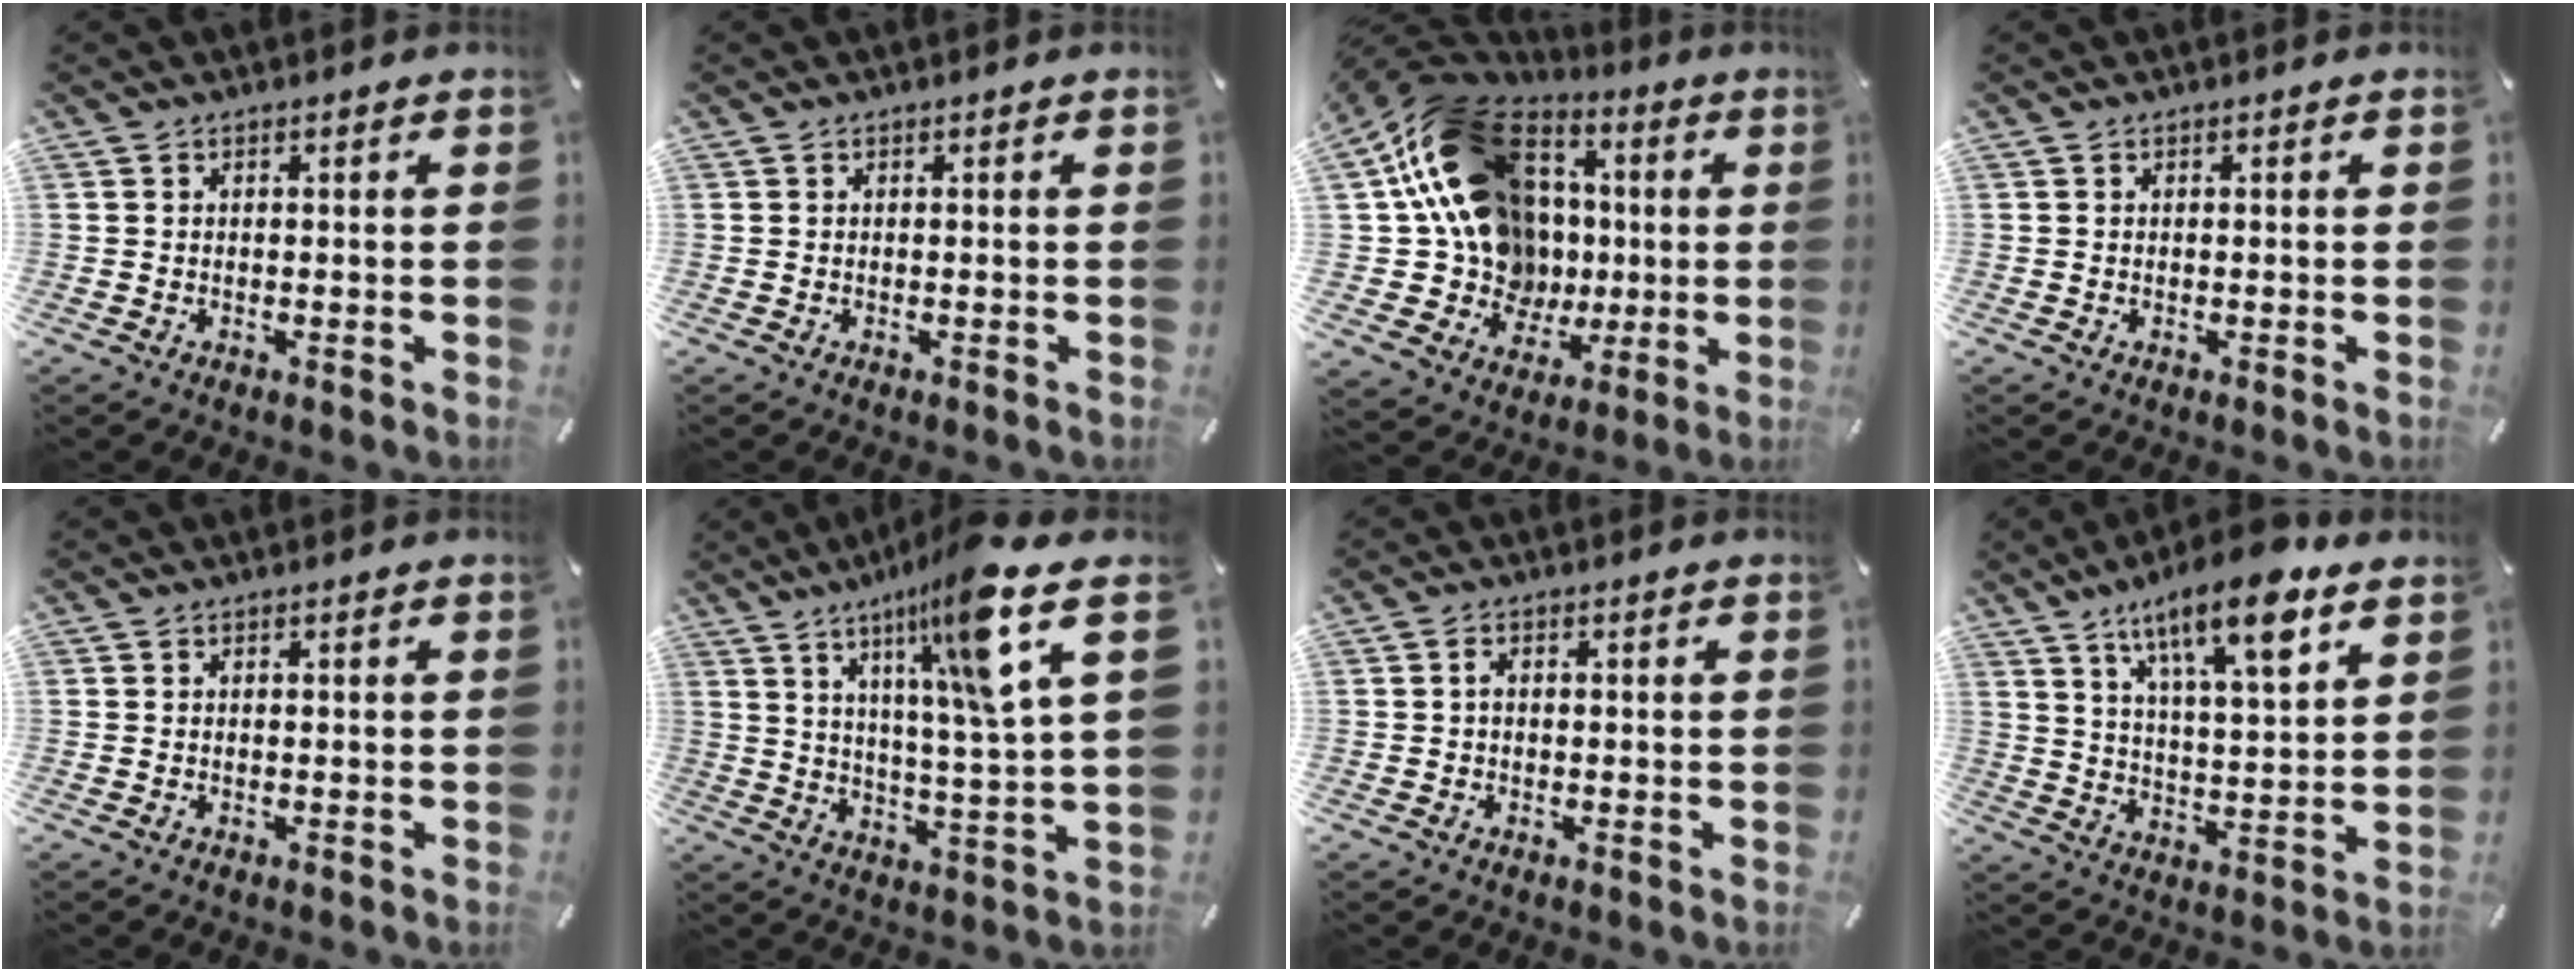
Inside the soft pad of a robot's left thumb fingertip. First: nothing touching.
{"total": 0.0}
{"total": 21.7, "force": [5.1, 18.2, 10.6], "torque": [-0.195, -0.022, 0.125]}
{"total": 0.0}
{"total": 0.0}
{"total": 16.8, "force": [9.6, 0.9, 13.7], "torque": [-0.218, -0.053, 0.134]}
{"total": 1.2, "force": [0.0, 0.8, 0.9], "torque": [-0.019, 0.004, -0.002]}
{"total": 15.5, "force": [10.3, 4.3, 10.8], "torque": [-0.181, -0.044, 0.168]}